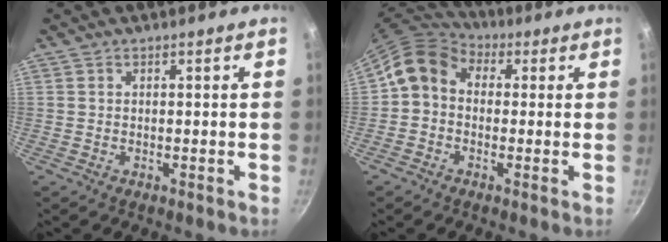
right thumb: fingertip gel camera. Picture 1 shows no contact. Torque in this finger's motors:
{"motor_torque": [0.63, 1.38, 0.15, -0.05, 0.25]}